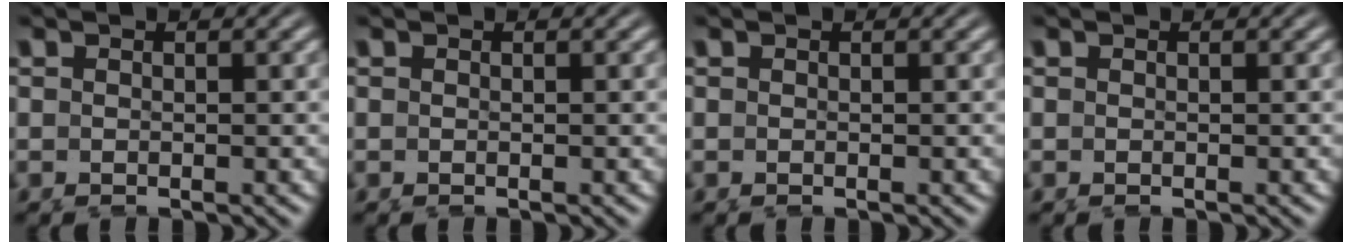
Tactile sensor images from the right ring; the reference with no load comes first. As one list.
[{"total": 0.0}, {"total": 0.0}, {"total": 0.0}]